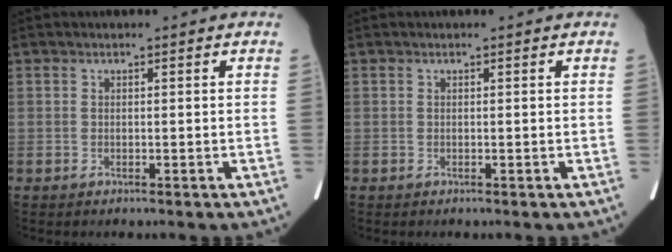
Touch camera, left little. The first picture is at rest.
{"total": 0.0}